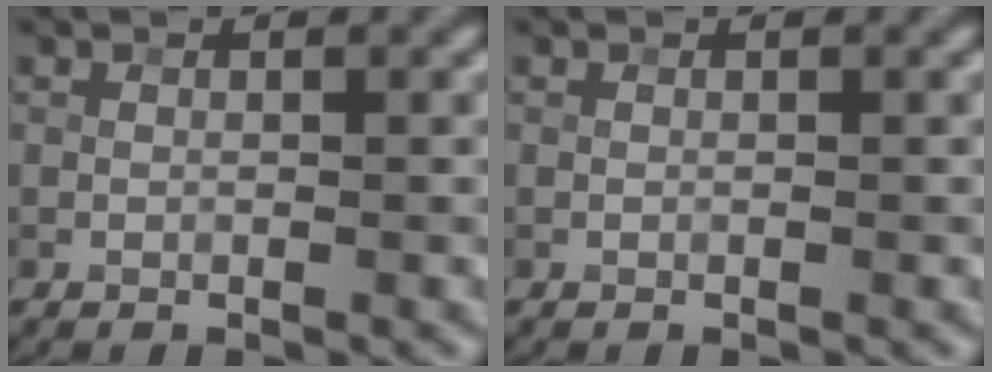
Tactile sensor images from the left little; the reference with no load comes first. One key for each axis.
{"total": 0.0}